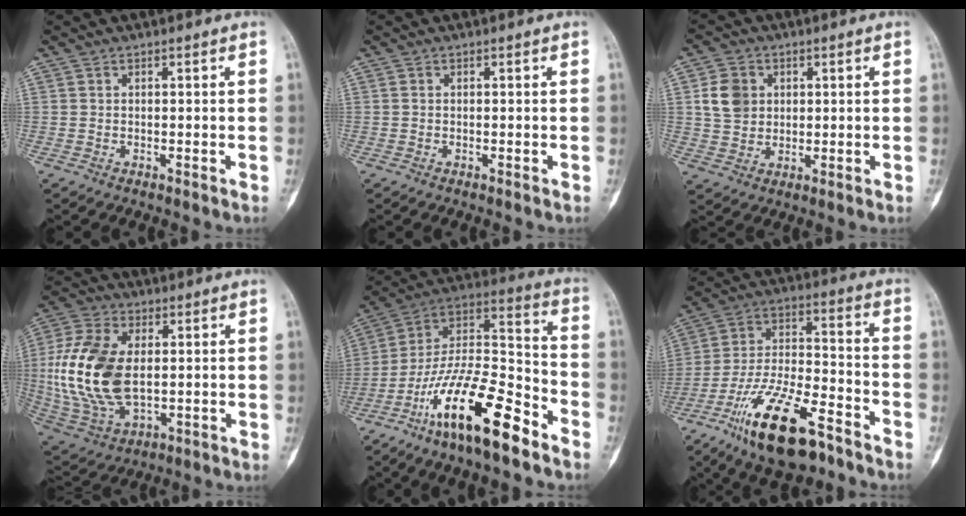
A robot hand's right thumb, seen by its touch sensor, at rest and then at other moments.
{"total": 0.0}
{"total": 7.1, "force": [1.7, 5.9, 3.6], "torque": [-0.051, -0.003, 0.032]}
{"total": 19.4, "force": [0.9, 11.2, 15.7], "torque": [-0.338, -0.009, 0.026]}
{"total": 21.2, "force": [-12.9, 6.0, 15.7], "torque": [-0.299, 0.074, -0.236]}
{"total": 19.3, "force": [-12.2, 6.8, 13.3], "torque": [-0.249, 0.070, -0.218]}